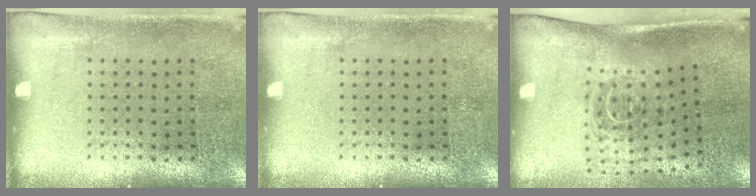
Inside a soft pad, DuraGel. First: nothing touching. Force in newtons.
{"total": 0.0}
{"total": 1.8, "press": 1.2, "slide": 1.4}